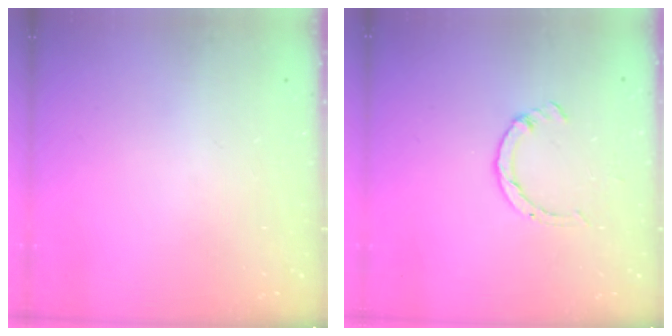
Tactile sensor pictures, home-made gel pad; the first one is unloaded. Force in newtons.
{"total": 2.6, "press": 2.6, "slide": 0.4}